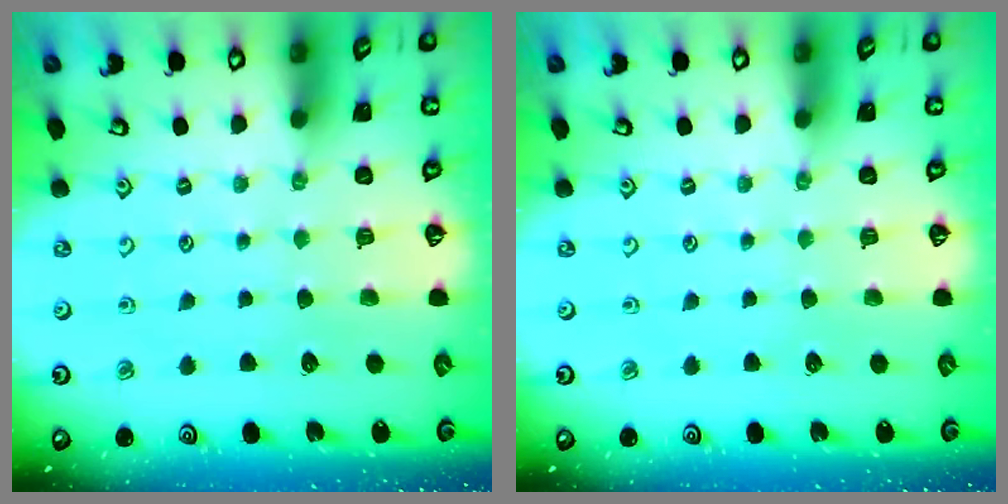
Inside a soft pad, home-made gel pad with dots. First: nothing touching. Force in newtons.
{"total": 0.0}